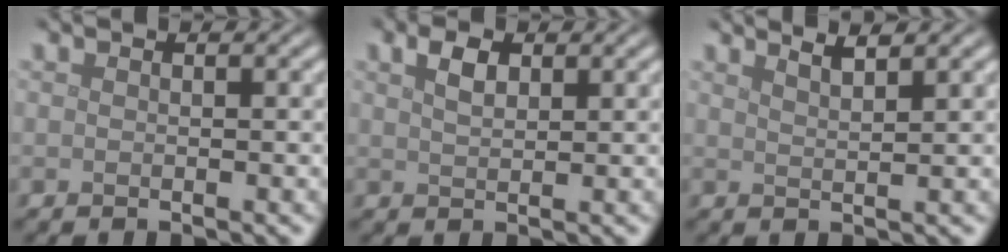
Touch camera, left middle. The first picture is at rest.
{"total": 2.1, "force": [1.1, 1.0, 1.4], "torque": [-0.030, 0.006, 0.023]}
{"total": 2.7, "force": [2.1, 0.8, 1.6], "torque": [0.002, 0.011, 0.010]}